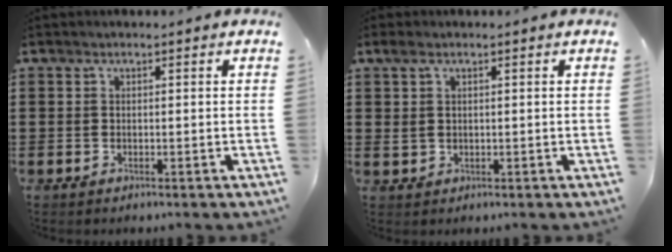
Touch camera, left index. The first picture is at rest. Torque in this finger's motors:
{"motor_torque": [0.34, -0.11, -0.02, 0.01]}